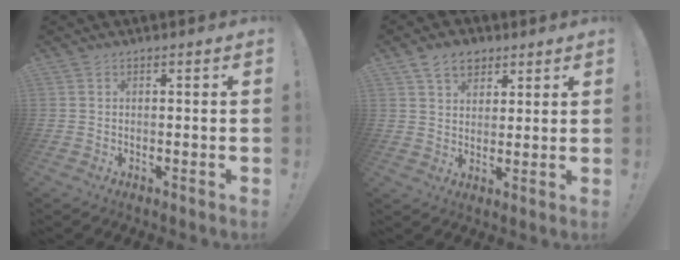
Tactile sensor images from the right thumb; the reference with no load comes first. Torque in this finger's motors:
{"motor_torque": [-0.03, 0.28, 0.45, 0.18, 0.00]}